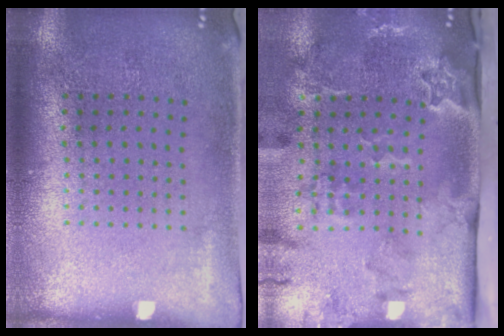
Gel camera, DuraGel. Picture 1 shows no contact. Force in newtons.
{"total": 3.6, "press": 2.4, "slide": 2.6}